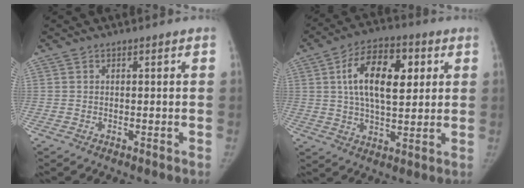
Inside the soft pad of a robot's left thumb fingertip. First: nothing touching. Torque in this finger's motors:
{"motor_torque": [0.13, 0.72, 0.59, 0.51, 0.10]}